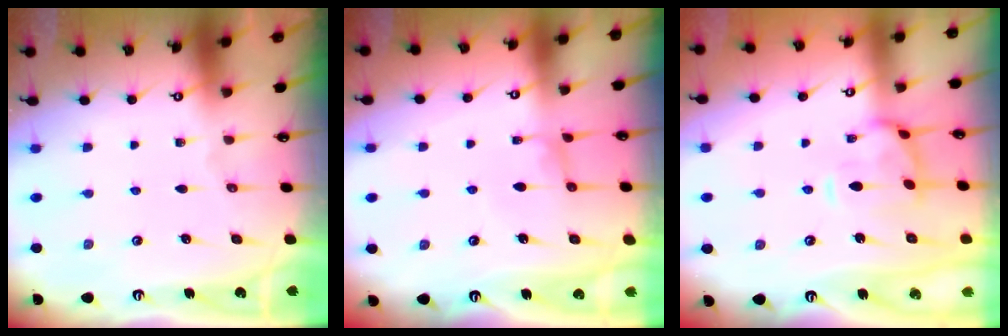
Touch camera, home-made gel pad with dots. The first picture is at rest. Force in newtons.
{"total": 0.6, "press": 0.1, "slide": 0.5}
{"total": 1.9, "press": 1.8, "slide": 0.4}